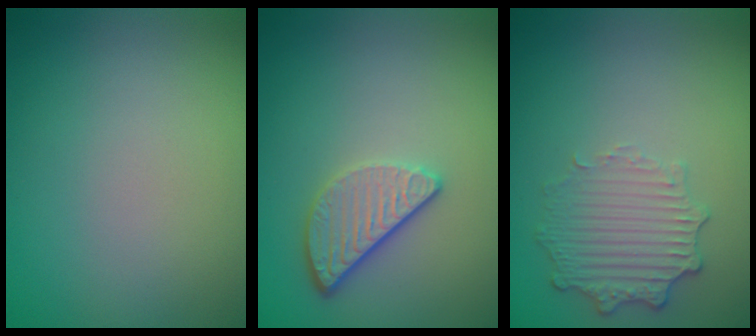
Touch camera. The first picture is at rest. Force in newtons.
{"total": 3.2, "press": 2.7, "slide": 1.7}
{"total": 2.9, "press": 2.4, "slide": 1.6}